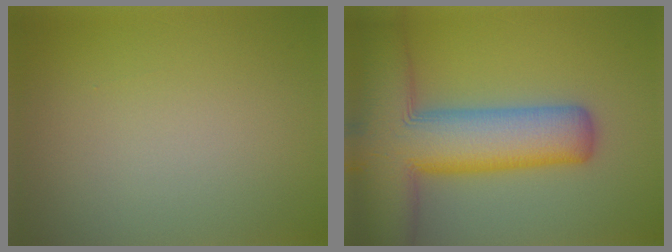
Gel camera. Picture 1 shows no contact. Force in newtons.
{"total": 13.0, "press": 13.0, "slide": 0.7}